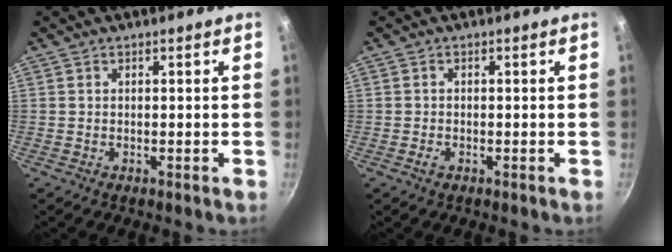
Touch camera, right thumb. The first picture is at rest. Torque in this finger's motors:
{"motor_torque": [-0.30, -0.03, -0.21, 0.00, -0.03]}